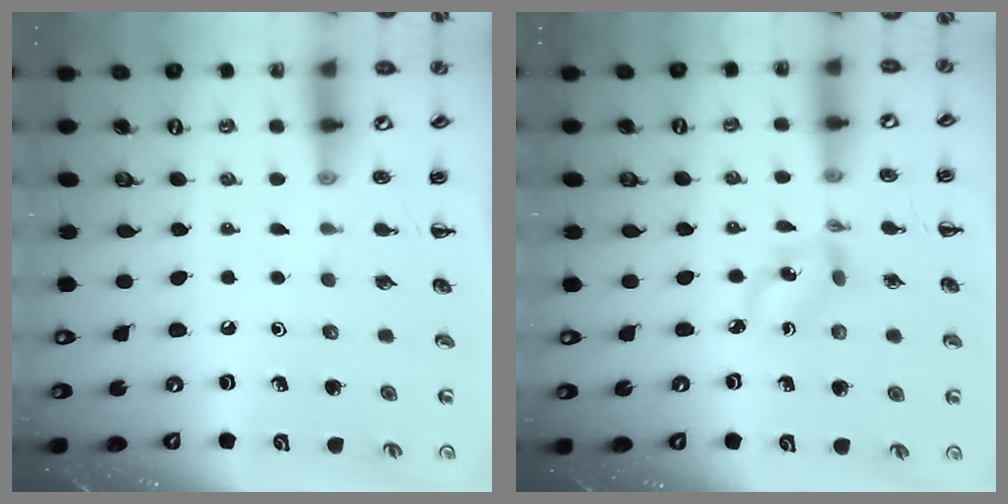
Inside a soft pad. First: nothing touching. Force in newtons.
{"total": 2.3, "press": 2.2, "slide": 0.5}